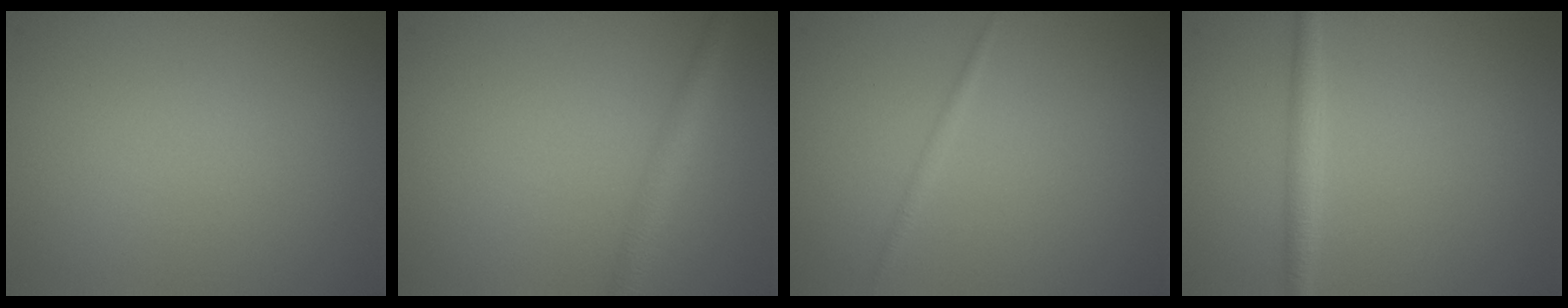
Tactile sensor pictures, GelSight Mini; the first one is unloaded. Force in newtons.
{"total": 2.1, "press": 2.1, "slide": 0.1}
{"total": 0.7, "press": 0.7, "slide": 0.1}
{"total": 1.8, "press": 1.8, "slide": 0.0}